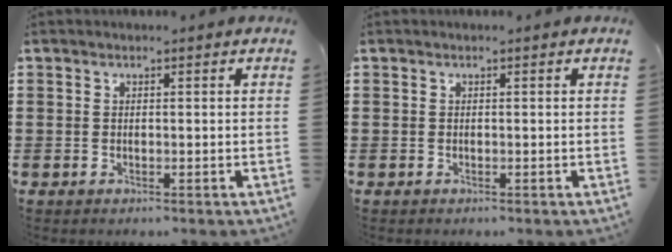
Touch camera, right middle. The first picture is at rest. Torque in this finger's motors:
{"motor_torque": [-0.90, 0.24, -0.01, 0.02]}